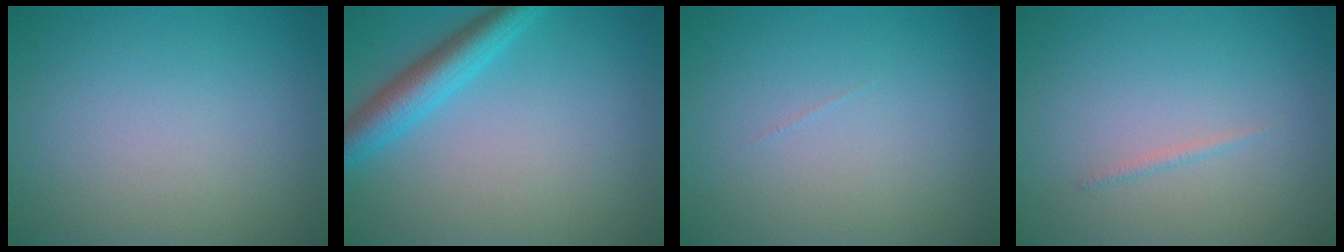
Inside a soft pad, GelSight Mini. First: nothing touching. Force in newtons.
{"total": 4.1, "press": 4.1, "slide": 0.3}
{"total": 0.0}
{"total": 0.5, "press": 0.5, "slide": 0.0}